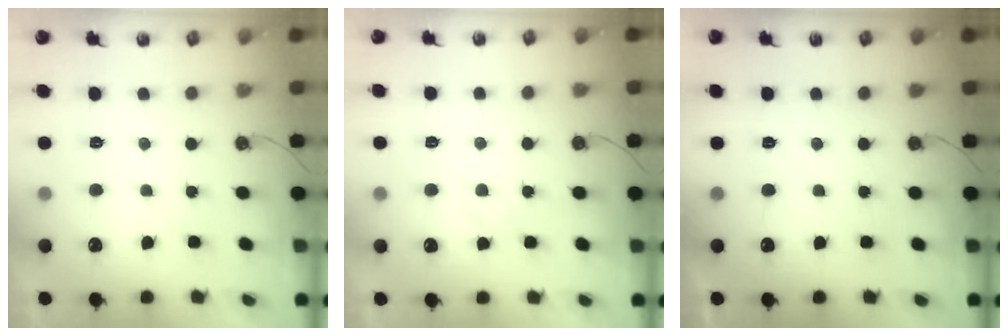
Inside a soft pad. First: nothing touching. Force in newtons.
{"total": 4.9, "press": 4.8, "slide": 0.6}
{"total": 0.0}